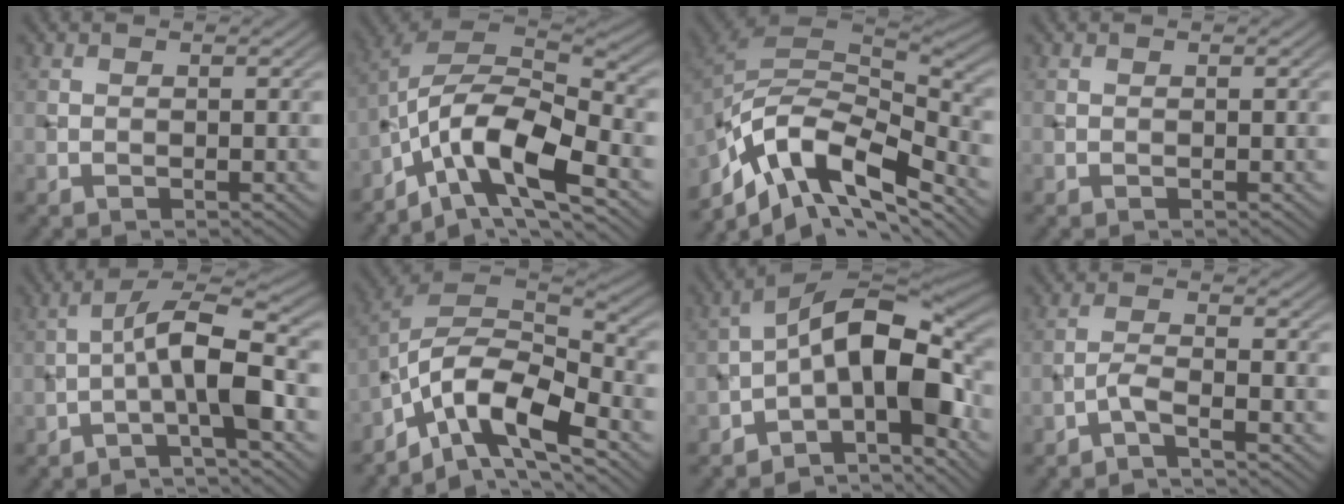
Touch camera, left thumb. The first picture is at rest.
{"total": 13.1, "force": [-7.2, 4.4, 10.0], "torque": [-0.188, 0.002, -0.143]}
{"total": 13.7, "force": [-7.3, 6.6, 9.5], "torque": [-0.205, 0.002, -0.131]}
{"total": 0.0}
{"total": 7.9, "force": [-2.4, 1.7, 7.3], "torque": [-0.117, 0.024, -0.057]}
{"total": 12.4, "force": [-7.8, 4.2, 8.7], "torque": [-0.165, 0.002, -0.156]}
{"total": 12.6, "force": [-4.3, 5.4, 10.6], "torque": [-0.145, 0.010, -0.085]}
{"total": 2.5, "force": [-1.8, 0.2, 1.7], "torque": [-0.035, 0.006, -0.048]}